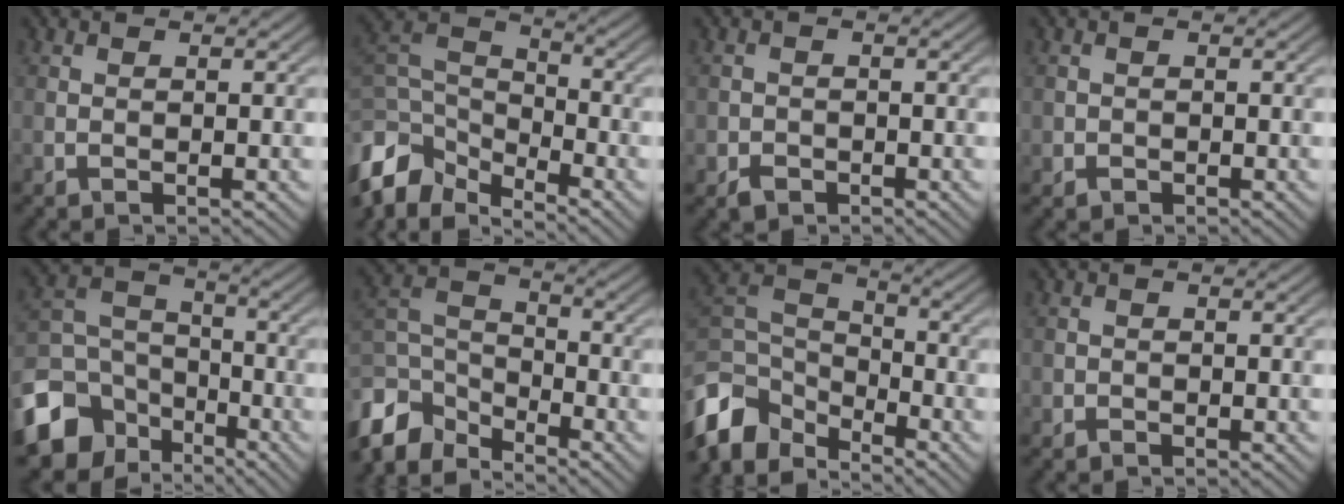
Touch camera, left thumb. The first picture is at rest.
{"total": 10.0, "force": [-6.6, 5.1, 5.6], "torque": [-0.134, -0.005, -0.140]}
{"total": 1.8, "force": [-1.1, 1.4, 0.5], "torque": [-0.003, -0.003, -0.025]}
{"total": 1.1, "force": [-0.4, 1.0, 0.1], "torque": [0.003, -0.006, -0.012]}
{"total": 11.7, "force": [-6.4, 8.3, 5.1], "torque": [-0.144, -0.021, -0.132]}
{"total": 9.6, "force": [-7.0, 4.8, 4.5], "torque": [-0.111, -0.011, -0.155]}
{"total": 10.2, "force": [-6.6, 5.8, 5.2], "torque": [-0.135, -0.007, -0.145]}
{"total": 0.8, "force": [-0.5, 0.7, 0.1], "torque": [0.001, -0.003, -0.011]}